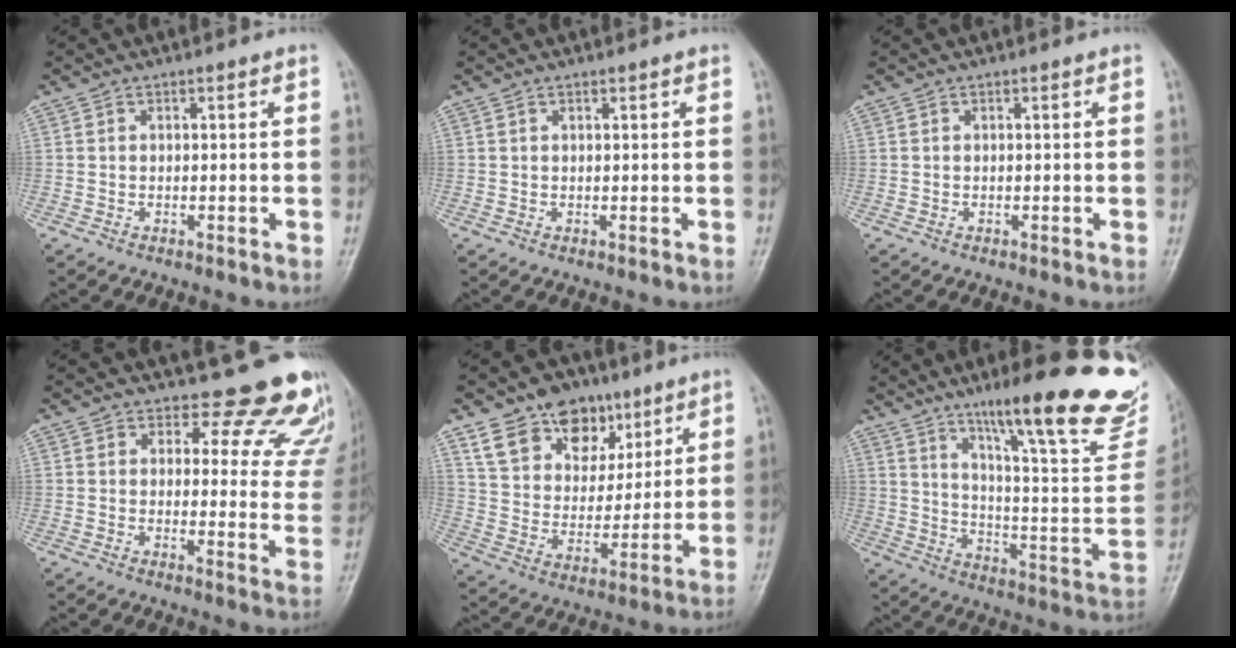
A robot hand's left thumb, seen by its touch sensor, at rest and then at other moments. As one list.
[{"total": 0.5, "force": [0.4, 0.1, 0.3], "torque": [-0.007, 0.001, 0.008]}, {"total": 0.0}, {"total": 16.5, "force": [14.7, 6.6, 3.3], "torque": [0.025, -0.117, 0.141]}, {"total": 15.2, "force": [9.5, 10.2, 6.0], "torque": [-0.054, -0.042, 0.168]}, {"total": 28.3, "force": [19.2, 5.1, 20.2], "torque": [-0.255, -0.084, 0.275]}]